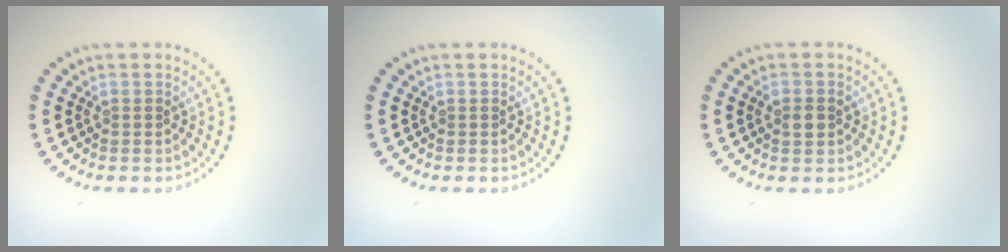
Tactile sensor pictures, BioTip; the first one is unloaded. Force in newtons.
{"total": 0.0}
{"total": 2.0, "press": 2.0, "slide": 0.2}